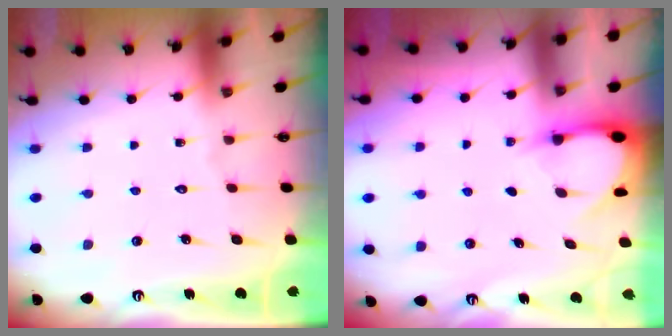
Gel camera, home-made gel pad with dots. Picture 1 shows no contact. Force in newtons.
{"total": 2.9, "press": 2.9, "slide": 0.3}